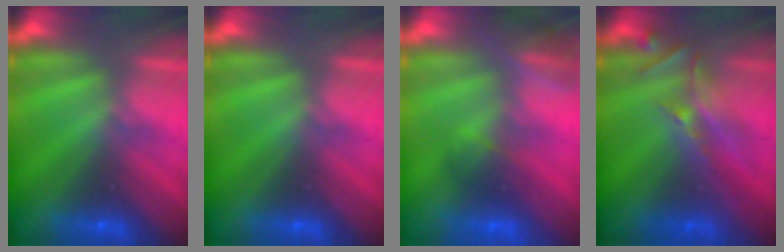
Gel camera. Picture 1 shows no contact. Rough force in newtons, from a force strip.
{"total": 0.0}
{"total": 3.5}
{"total": 2.5}